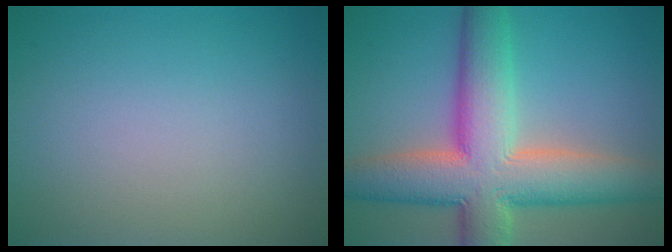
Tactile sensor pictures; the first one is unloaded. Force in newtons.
{"total": 11.6, "press": 11.6, "slide": 1.0}